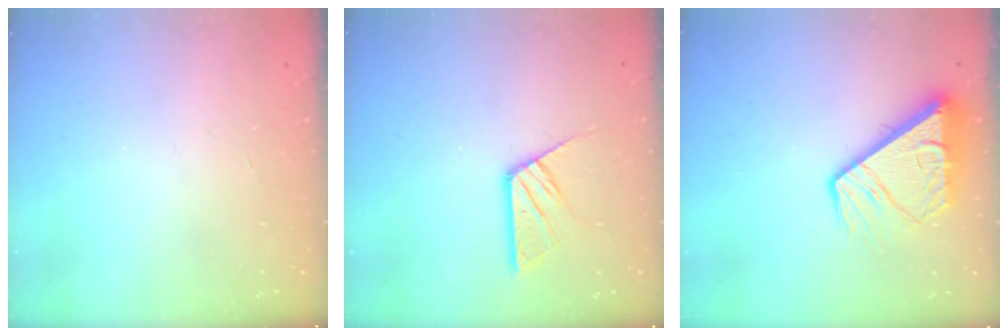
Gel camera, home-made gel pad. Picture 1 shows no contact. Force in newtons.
{"total": 8.4, "press": 8.3, "slide": 0.5}
{"total": 10.9, "press": 10.8, "slide": 1.3}